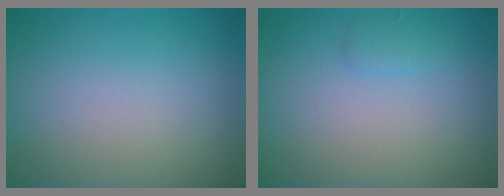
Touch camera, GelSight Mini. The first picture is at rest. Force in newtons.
{"total": 0.9, "press": 0.9, "slide": 0.0}